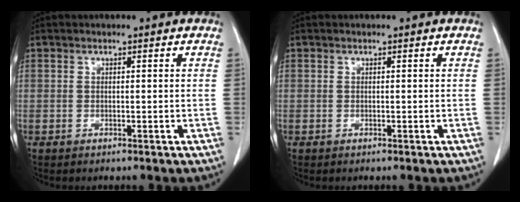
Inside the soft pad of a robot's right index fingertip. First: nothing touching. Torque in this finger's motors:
{"motor_torque": [0.00, 0.00, 0.00, 0.00]}